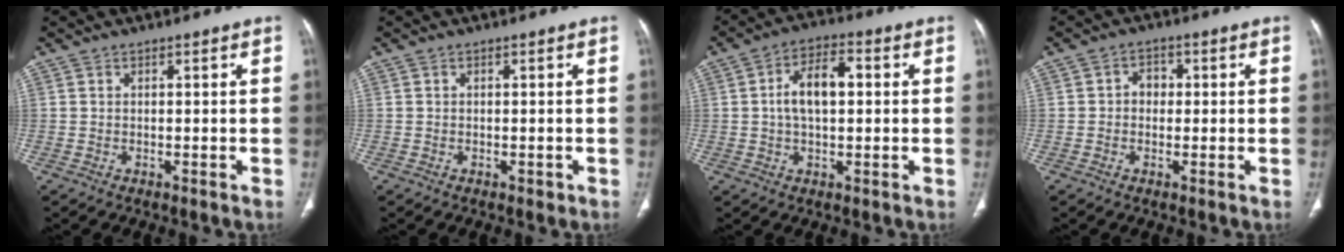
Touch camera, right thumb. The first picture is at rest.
{"total": 0.6, "force": [-0.2, 0.5, 0.4], "torque": [-0.004, 0.000, -0.002]}
{"total": 8.6, "force": [0.9, 4.6, 7.3], "torque": [-0.128, 0.021, 0.010]}
{"total": 3.0, "force": [0.0, 2.5, 1.6], "torque": [-0.007, 0.011, -0.006]}